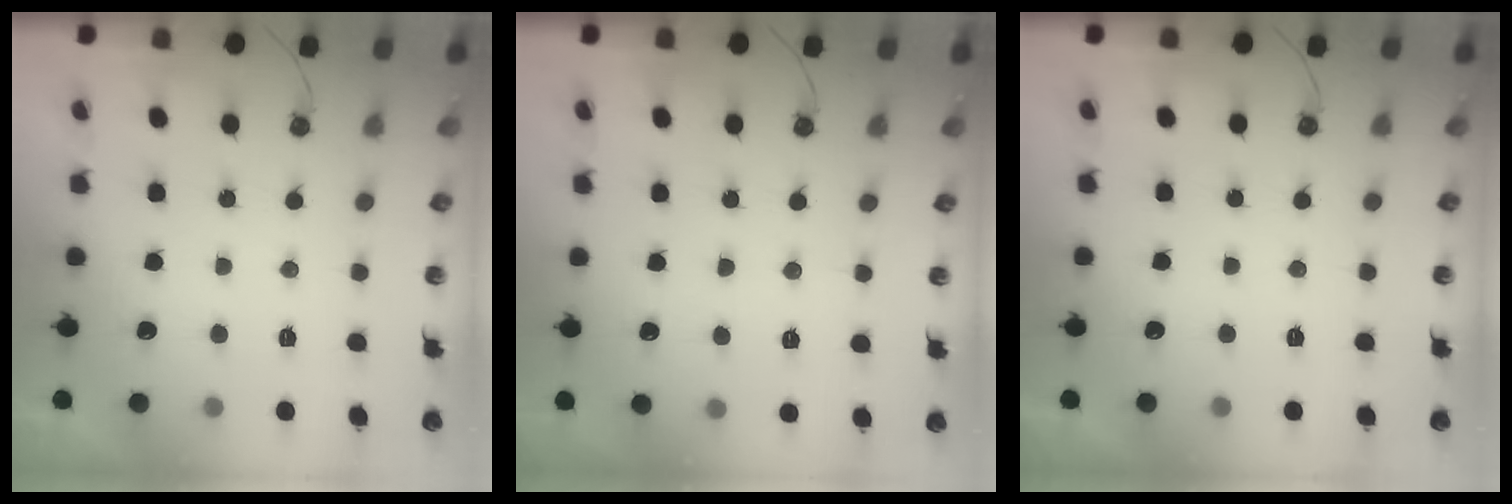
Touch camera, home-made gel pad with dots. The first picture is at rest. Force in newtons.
{"total": 5.8, "press": 5.7, "slide": 1.0}
{"total": 0.0}